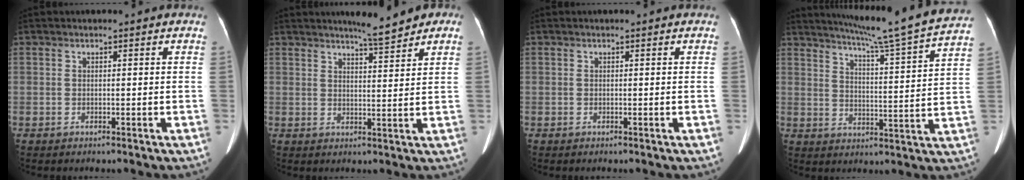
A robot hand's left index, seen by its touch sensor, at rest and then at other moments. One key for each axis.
{"total": 4.9, "fx": 4.2, "fy": 0.4, "fz": 2.3, "tx": -0.033, "ty": 0.000, "tz": 0.060}
{"total": 0.0}
{"total": 19.1, "fx": 17.0, "fy": -1.7, "fz": 8.7, "tx": -0.143, "ty": -0.041, "tz": 0.218}